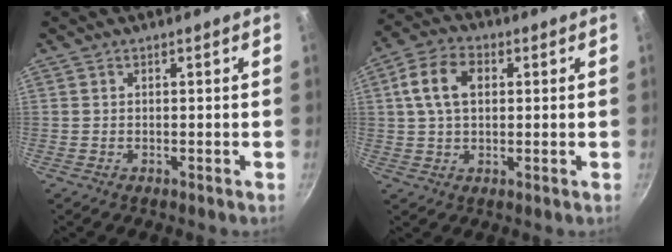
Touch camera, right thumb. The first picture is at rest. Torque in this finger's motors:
{"motor_torque": [-0.53, 1.55, 1.20, 0.24, 0.28]}